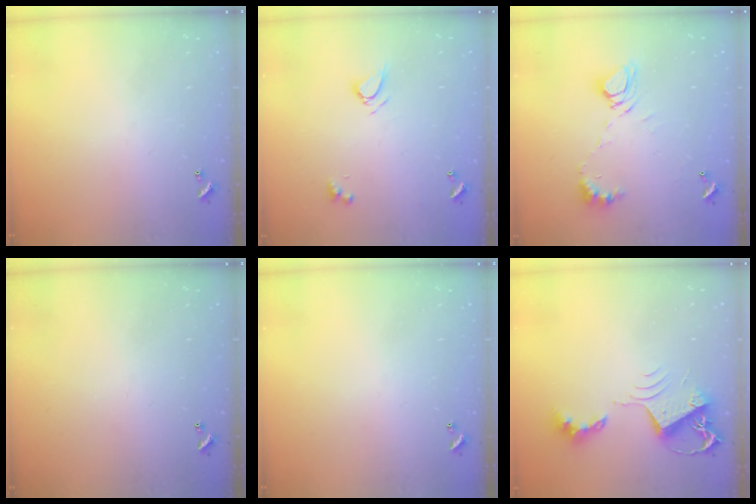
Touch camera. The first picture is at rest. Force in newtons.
{"total": 4.6, "press": 4.6, "slide": 0.6}
{"total": 8.4, "press": 8.4, "slide": 1.0}
{"total": 0.0}
{"total": 0.0}
{"total": 10.1, "press": 10.1, "slide": 0.9}